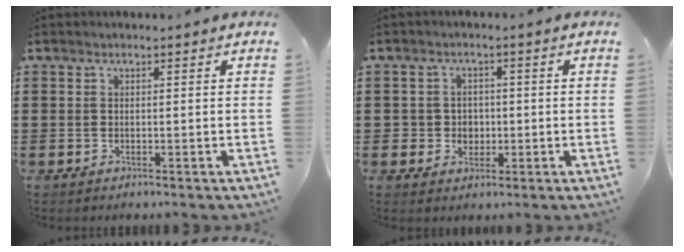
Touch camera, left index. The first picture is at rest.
{"total": 2.8, "force": [-0.4, 2.7, 0.6], "torque": [-0.026, 0.007, -0.013]}